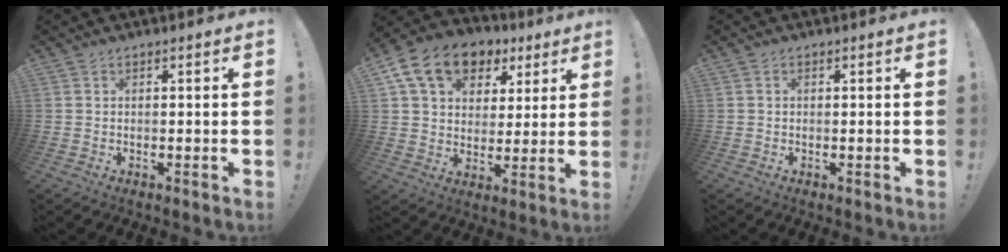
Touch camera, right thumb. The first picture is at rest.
{"total": 16.0, "force": [8.2, 11.0, 8.3], "torque": [-0.134, -0.032, 0.153]}
{"total": 0.7, "force": [-0.2, 0.5, 0.3], "torque": [-0.009, 0.005, -0.004]}